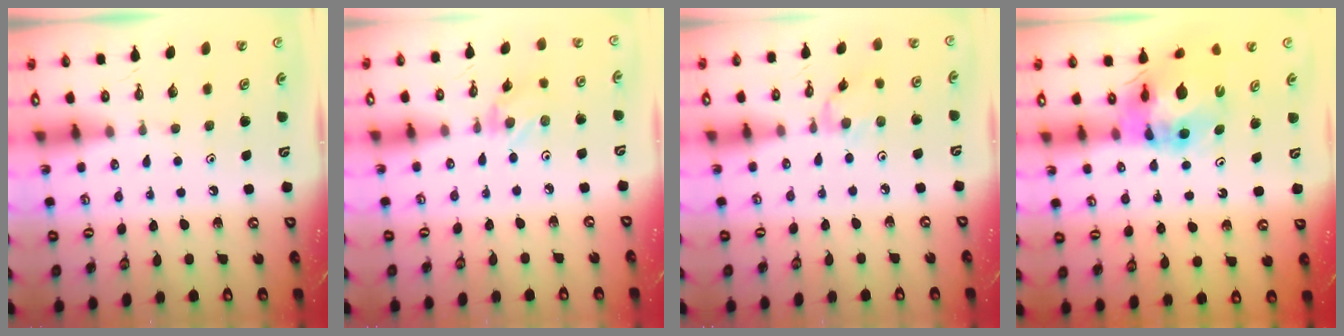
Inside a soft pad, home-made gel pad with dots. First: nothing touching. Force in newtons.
{"total": 1.5, "press": 1.4, "slide": 0.3}
{"total": 0.6, "press": 0.5, "slide": 0.3}
{"total": 13.9, "press": 13.8, "slide": 1.5}